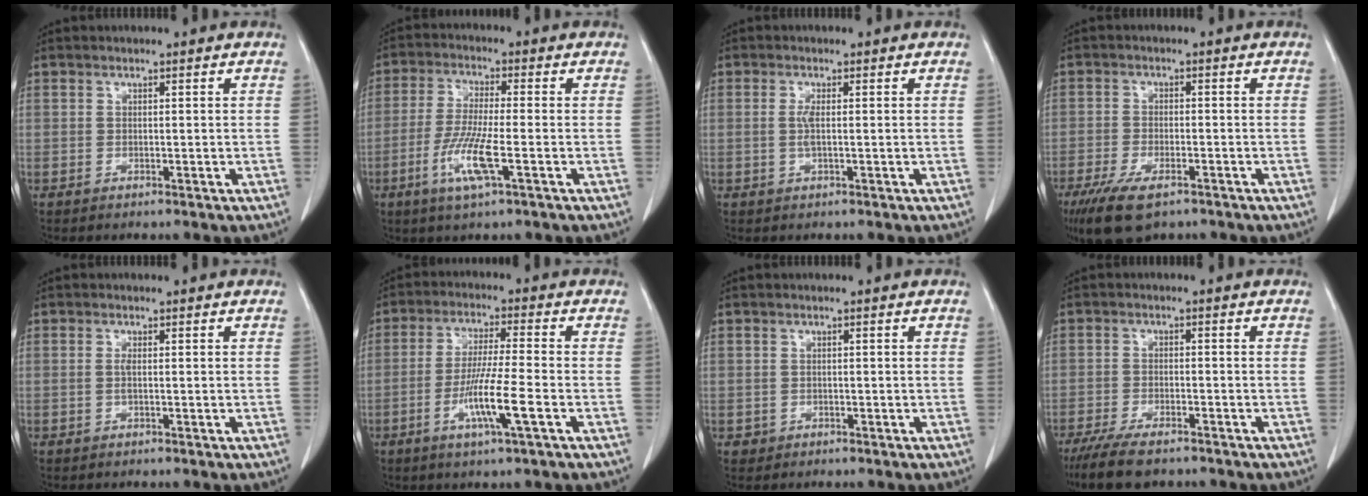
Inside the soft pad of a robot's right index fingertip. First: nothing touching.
{"total": 8.5, "force": [-3.2, 0.8, 7.8], "torque": [-0.163, -0.013, -0.064]}
{"total": 2.4, "force": [-0.1, 0.7, 2.3], "torque": [-0.052, -0.001, -0.001]}
{"total": 9.6, "force": [-6.3, 3.7, 6.2], "torque": [-0.116, -0.017, -0.105]}
{"total": 1.2, "force": [-0.1, 0.3, 1.1], "torque": [-0.025, 0.000, -0.001]}
{"total": 9.1, "force": [-3.2, -0.1, 8.6], "torque": [-0.162, -0.013, -0.062]}
{"total": 1.6, "force": [-0.4, 1.5, 0.2], "torque": [0.002, 0.006, -0.001]}
{"total": 9.0, "force": [-7.0, 2.6, 5.1], "torque": [-0.088, -0.018, -0.115]}